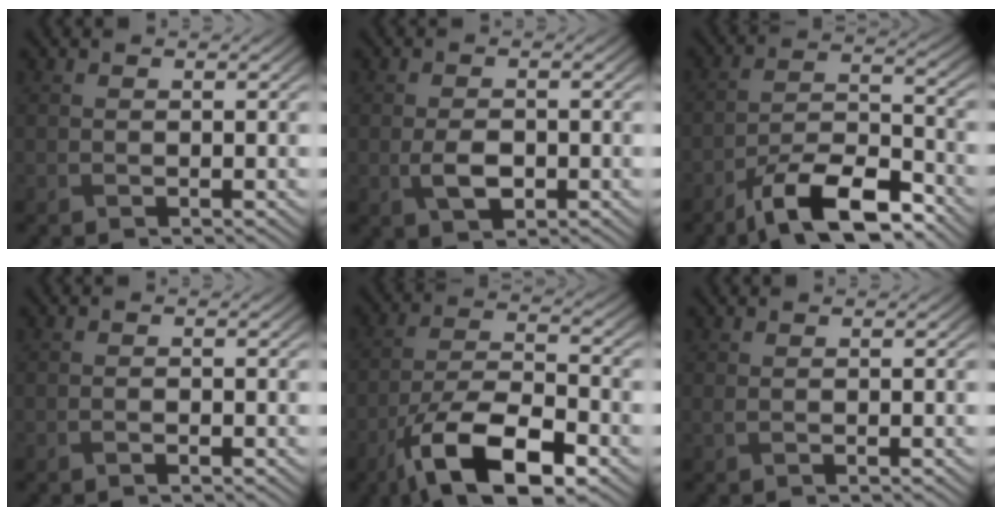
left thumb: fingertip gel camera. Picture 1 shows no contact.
{"total": 3.2, "force": [-0.8, 1.8, 2.5], "torque": [-0.053, -0.005, -0.013]}
{"total": 11.4, "force": [-8.1, 3.6, 7.2], "torque": [-0.128, 0.000, -0.159]}
{"total": 0.7, "force": [-0.4, 0.1, 0.5], "torque": [-0.010, -0.001, -0.005]}
{"total": 13.1, "force": [-7.3, 4.9, 9.6], "torque": [-0.184, -0.009, -0.143]}
{"total": 0.6, "force": [0.1, 0.1, 0.6], "torque": [-0.013, 0.001, 0.000]}